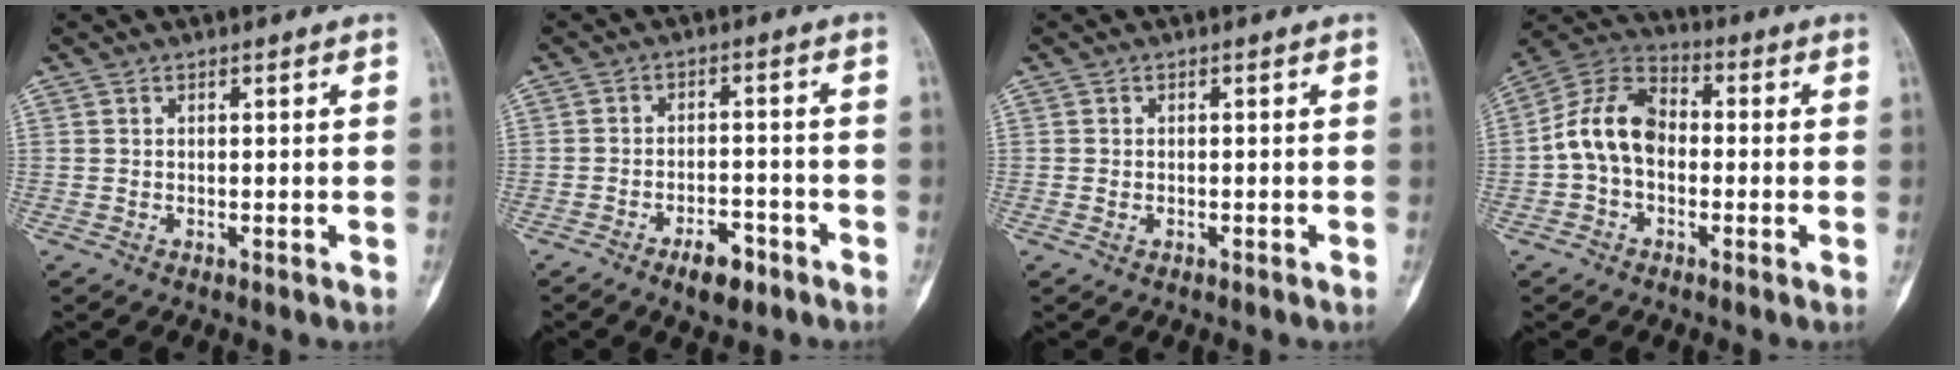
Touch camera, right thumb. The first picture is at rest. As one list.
[{"total": 5.6, "force": [-3.7, 2.4, 3.5], "torque": [-0.046, 0.023, -0.055]}, {"total": 0.8, "force": [-0.3, 0.5, 0.5], "torque": [-0.014, 0.006, -0.002]}, {"total": 11.5, "force": [-1.1, 8.1, 8.2], "torque": [-0.141, 0.036, -0.036]}]